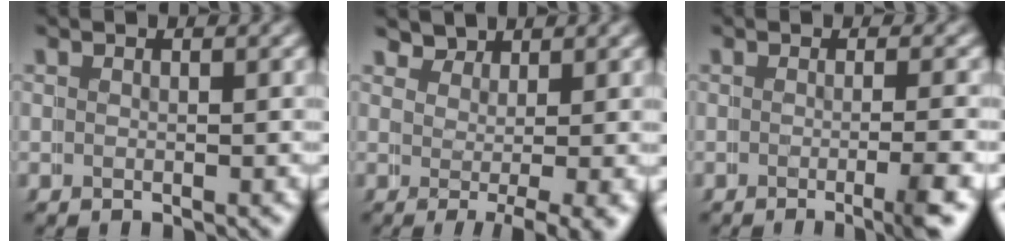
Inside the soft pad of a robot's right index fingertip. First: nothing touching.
{"total": 1.9, "force": [1.0, -0.1, 1.6], "torque": [-0.021, -0.008, 0.022]}
{"total": 3.2, "force": [-1.4, 0.1, 2.9], "torque": [-0.022, 0.008, -0.032]}